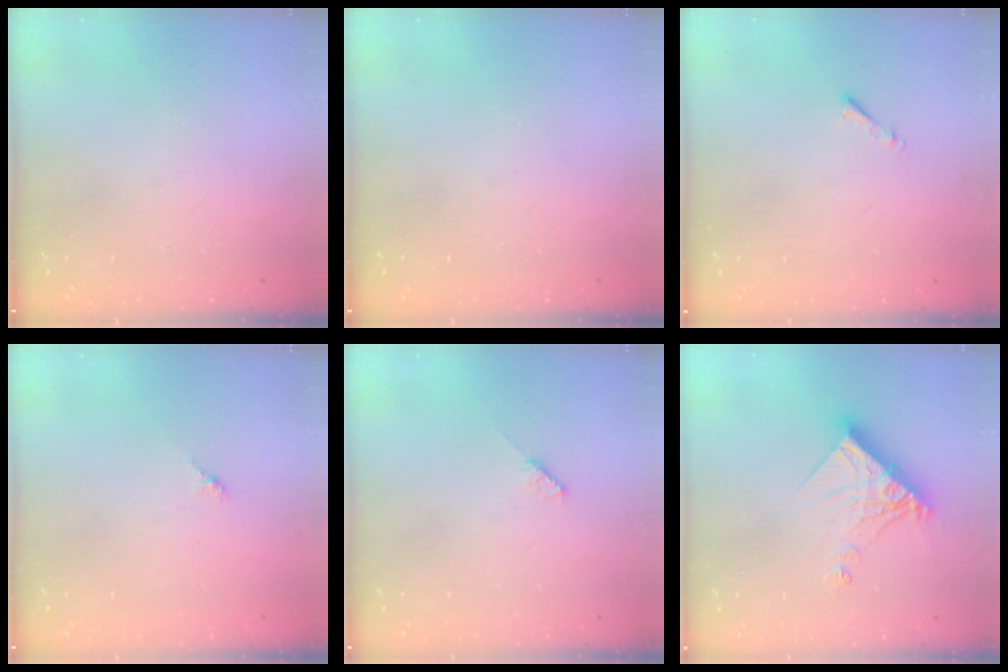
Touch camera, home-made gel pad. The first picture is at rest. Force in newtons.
{"total": 0.0}
{"total": 0.8, "press": 0.7, "slide": 0.3}
{"total": 1.5, "press": 1.4, "slide": 0.4}
{"total": 3.0, "press": 3.0, "slide": 0.2}
{"total": 12.7, "press": 12.7, "slide": 1.2}